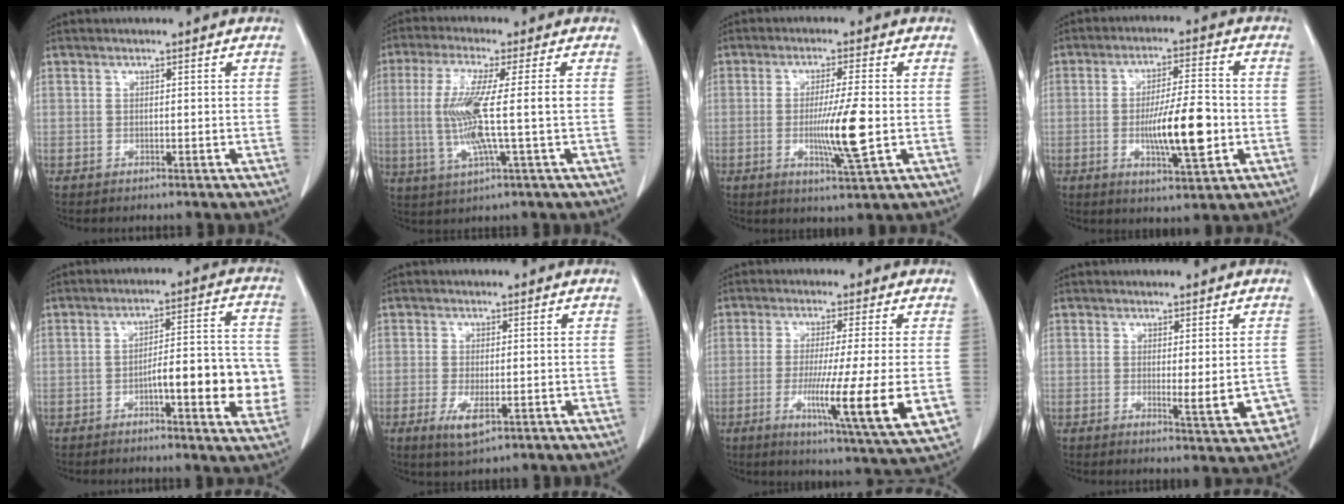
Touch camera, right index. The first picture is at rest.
{"total": 10.2, "force": [-0.3, -0.2, 10.2], "torque": [-0.218, -0.008, -0.009]}
{"total": 8.1, "force": [-1.3, -0.3, 8.0], "torque": [-0.140, -0.018, -0.023]}
{"total": 10.9, "force": [-2.2, 1.7, 10.5], "torque": [-0.180, -0.005, -0.034]}
{"total": 12.0, "force": [-3.2, 2.5, 11.3], "torque": [-0.148, 0.023, -0.043]}
{"total": 4.2, "force": [-1.9, 1.2, 3.5], "torque": [-0.066, -0.008, -0.025]}
{"total": 14.2, "force": [-3.0, -0.9, 13.9], "torque": [-0.219, -0.044, -0.051]}
{"total": 5.3, "force": [-1.1, 1.3, 5.0], "torque": [-0.052, -0.008, -0.014]}